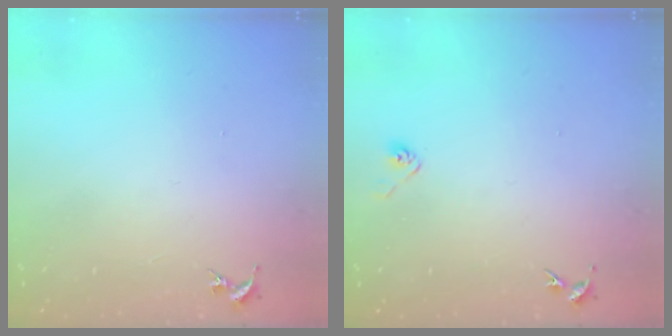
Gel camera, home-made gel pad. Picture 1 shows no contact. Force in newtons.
{"total": 2.9, "press": 2.8, "slide": 0.8}